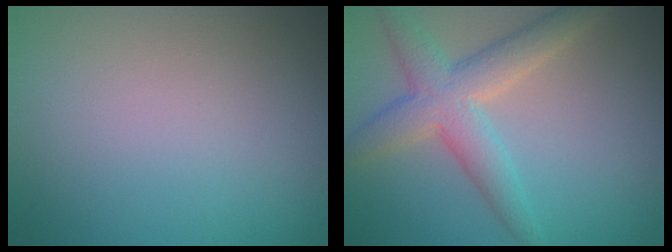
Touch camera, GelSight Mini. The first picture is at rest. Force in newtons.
{"total": 4.9, "press": 4.9, "slide": 0.1}